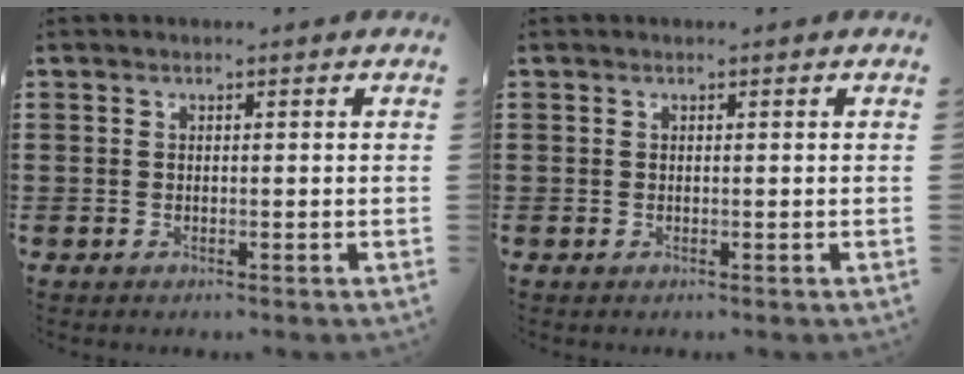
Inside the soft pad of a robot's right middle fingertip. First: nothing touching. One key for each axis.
{"total": 0.0}